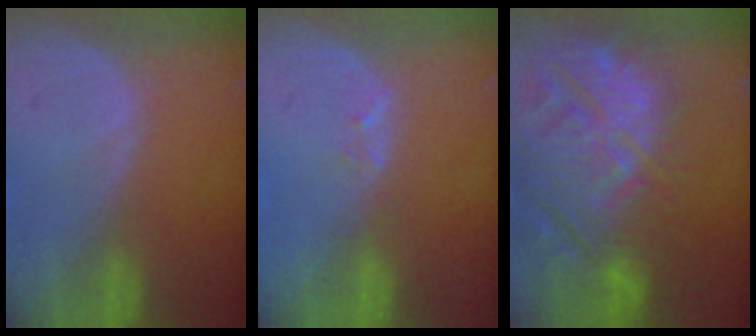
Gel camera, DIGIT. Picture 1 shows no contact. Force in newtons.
{"total": 1.4, "press": 1.3, "slide": 0.7}
{"total": 15.3, "press": 13.1, "slide": 8.0}